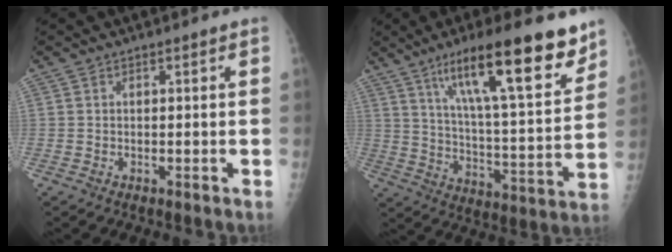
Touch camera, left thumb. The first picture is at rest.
{"total": 22.9, "force": [14.0, 5.0, 17.4], "torque": [-0.251, -0.050, 0.228]}